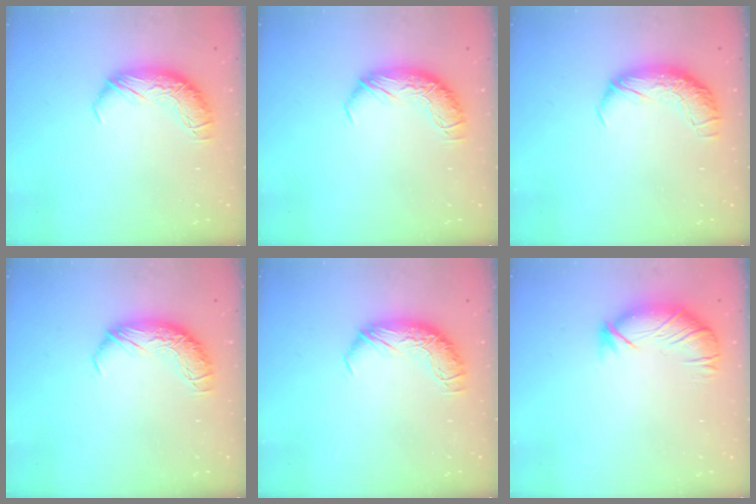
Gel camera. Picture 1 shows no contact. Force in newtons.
{"total": 0.0}
{"total": 2.4, "press": 1.2, "slide": 2.1}
{"total": 0.0}
{"total": 0.0}
{"total": 2.7, "press": 2.4, "slide": 1.4}